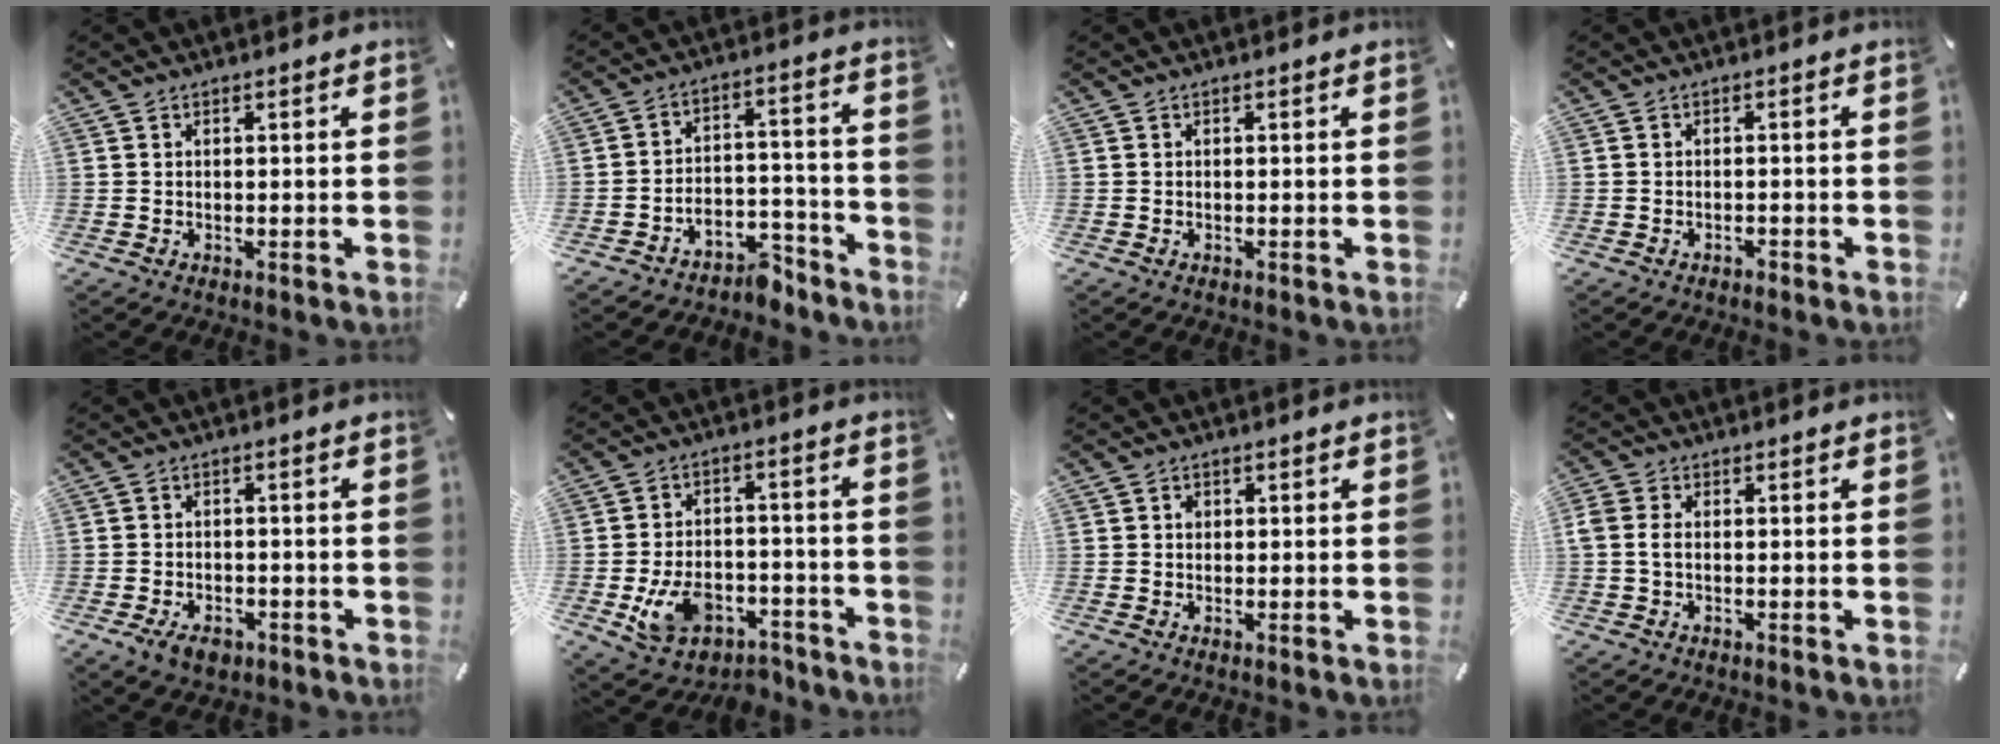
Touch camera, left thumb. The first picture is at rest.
{"total": 6.8, "force": [-4.4, 4.7, 1.9], "torque": [-0.015, 0.023, -0.079]}
{"total": 0.0}
{"total": 1.3, "force": [-1.1, 0.7, 0.1], "torque": [-0.002, 0.006, -0.025]}
{"total": 4.5, "force": [-2.5, 2.8, 2.5], "torque": [-0.051, 0.010, -0.047]}
{"total": 11.2, "force": [-4.7, 7.6, 6.8], "torque": [-0.113, 0.027, -0.078]}
{"total": 1.2, "force": [0.1, 1.1, 0.5], "torque": [-0.002, 0.002, -0.001]}
{"total": 3.0, "force": [-0.3, 2.1, 2.1], "torque": [-0.054, -0.001, -0.009]}